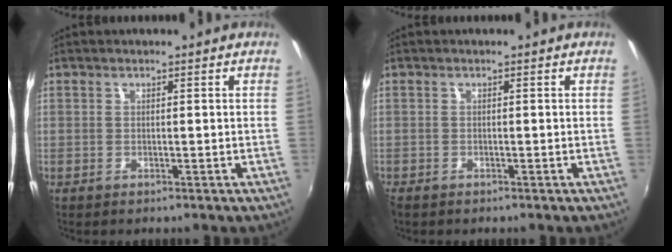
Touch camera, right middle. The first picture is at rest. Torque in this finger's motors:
{"motor_torque": [1.07, -1.07, 0.24, 0.19]}